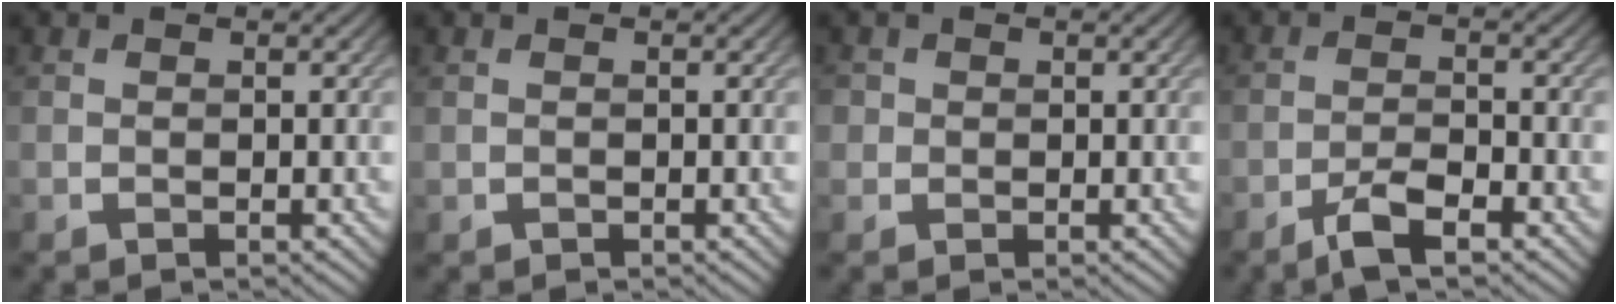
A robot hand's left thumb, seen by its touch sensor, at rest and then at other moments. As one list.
[{"total": 0.0}, {"total": 1.4, "force": [0.2, 1.3, 0.2], "torque": [0.000, -0.002, 0.000]}, {"total": 4.0, "force": [-2.7, 0.9, 2.8], "torque": [-0.061, 0.003, -0.055]}]